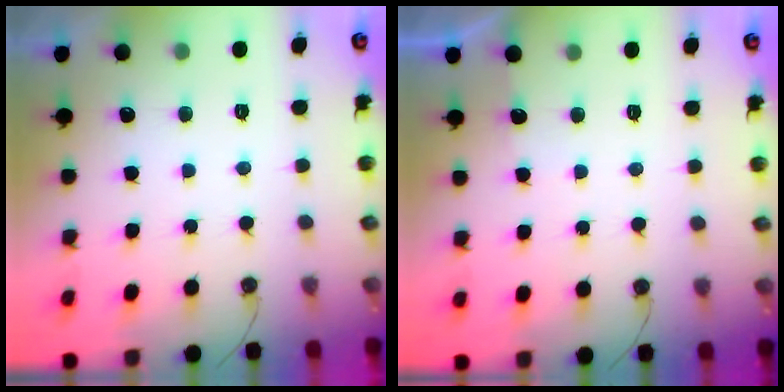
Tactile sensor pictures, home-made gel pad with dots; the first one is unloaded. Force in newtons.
{"total": 2.2, "press": 2.2, "slide": 0.3}